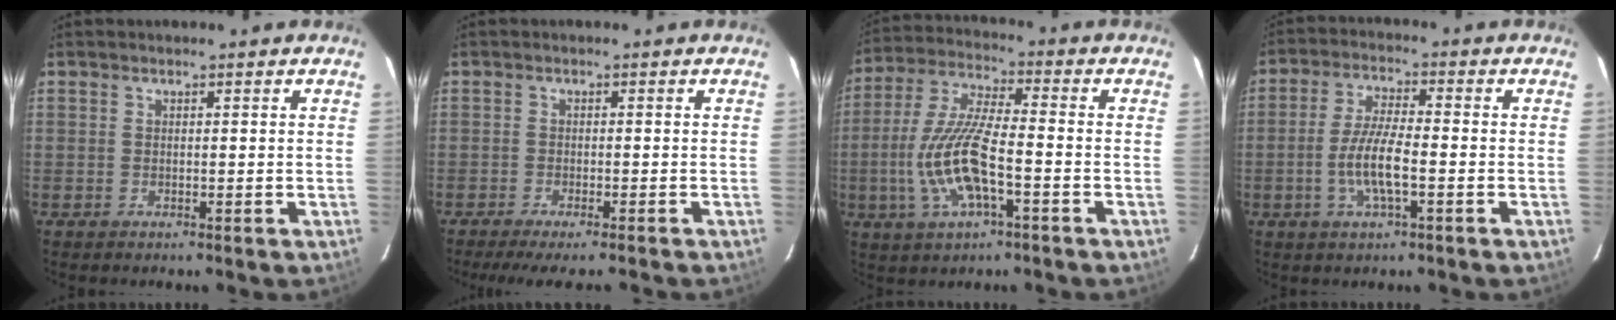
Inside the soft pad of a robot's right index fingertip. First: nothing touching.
{"total": 7.5, "force": [-6.4, 0.3, 3.8], "torque": [-0.076, -0.020, -0.100]}
{"total": 13.4, "force": [-4.0, 3.6, 12.2], "torque": [-0.259, -0.004, -0.078]}
{"total": 7.6, "force": [-2.3, 1.6, 7.0], "torque": [-0.143, -0.002, -0.045]}